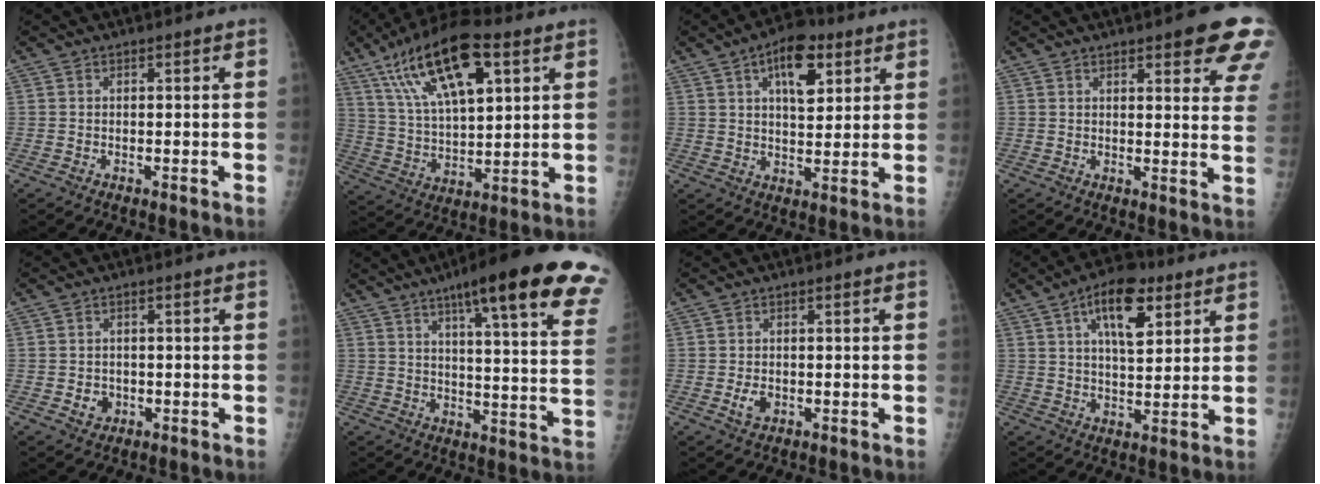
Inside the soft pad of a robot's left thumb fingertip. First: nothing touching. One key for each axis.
{"total": 19.6, "fx": 9.6, "fy": 7.7, "fz": 15.3, "tx": -0.256, "ty": -0.016, "tz": 0.173}
{"total": 10.8, "fx": 5.0, "fy": 5.2, "fz": 8.0, "tx": -0.099, "ty": -0.014, "tz": 0.076}
{"total": 13.4, "fx": 8.1, "fy": 3.4, "fz": 10.2, "tx": -0.097, "ty": -0.034, "tz": 0.088}
{"total": 2.6, "fx": -0.7, "fy": 2.3, "fz": 1.0, "tx": -0.004, "ty": 0.004, "tz": -0.004}
{"total": 26.0, "fx": 15.8, "fy": 3.8, "fz": 20.3, "tx": -0.248, "ty": -0.042, "tz": 0.203}
{"total": 2.5, "fx": -0.6, "fy": 1.7, "fz": 1.7, "tx": -0.028, "ty": 0.000, "tz": -0.008}
{"total": 12.0, "fx": 5.7, "fy": 5.4, "fz": 9.1, "tx": -0.123, "ty": -0.015, "tz": 0.091}